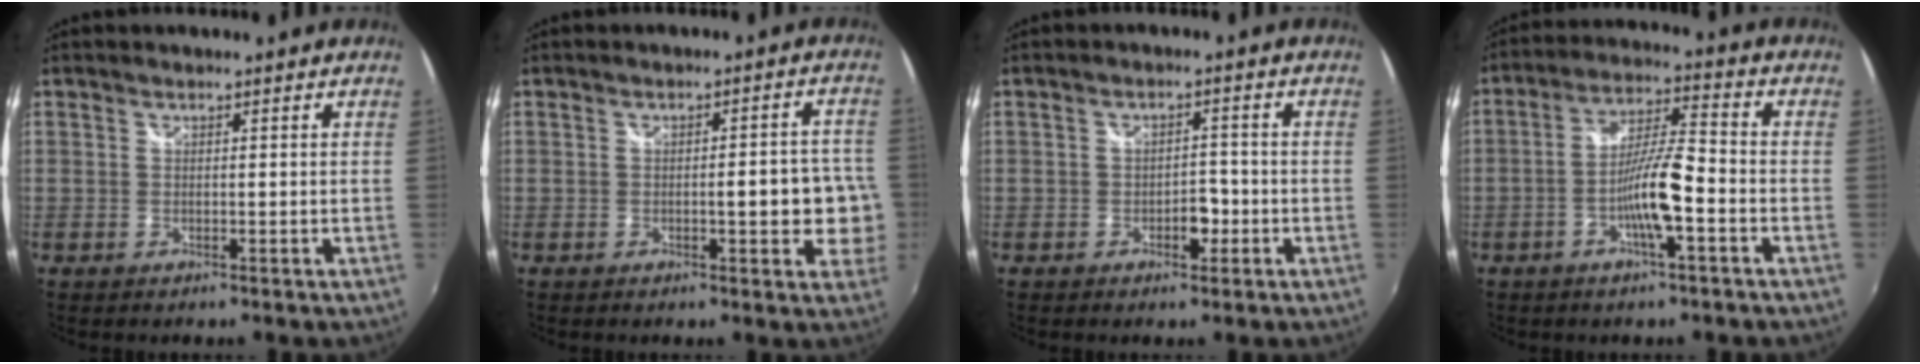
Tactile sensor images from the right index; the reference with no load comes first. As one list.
[{"total": 7.4, "force": [-1.6, 2.2, 6.9], "torque": [-0.091, 0.002, -0.012]}, {"total": 3.2, "force": [-1.5, 2.0, 2.1], "torque": [-0.034, 0.001, -0.023]}, {"total": 9.3, "force": [-3.6, 1.0, 8.5], "torque": [-0.163, 0.001, -0.066]}]